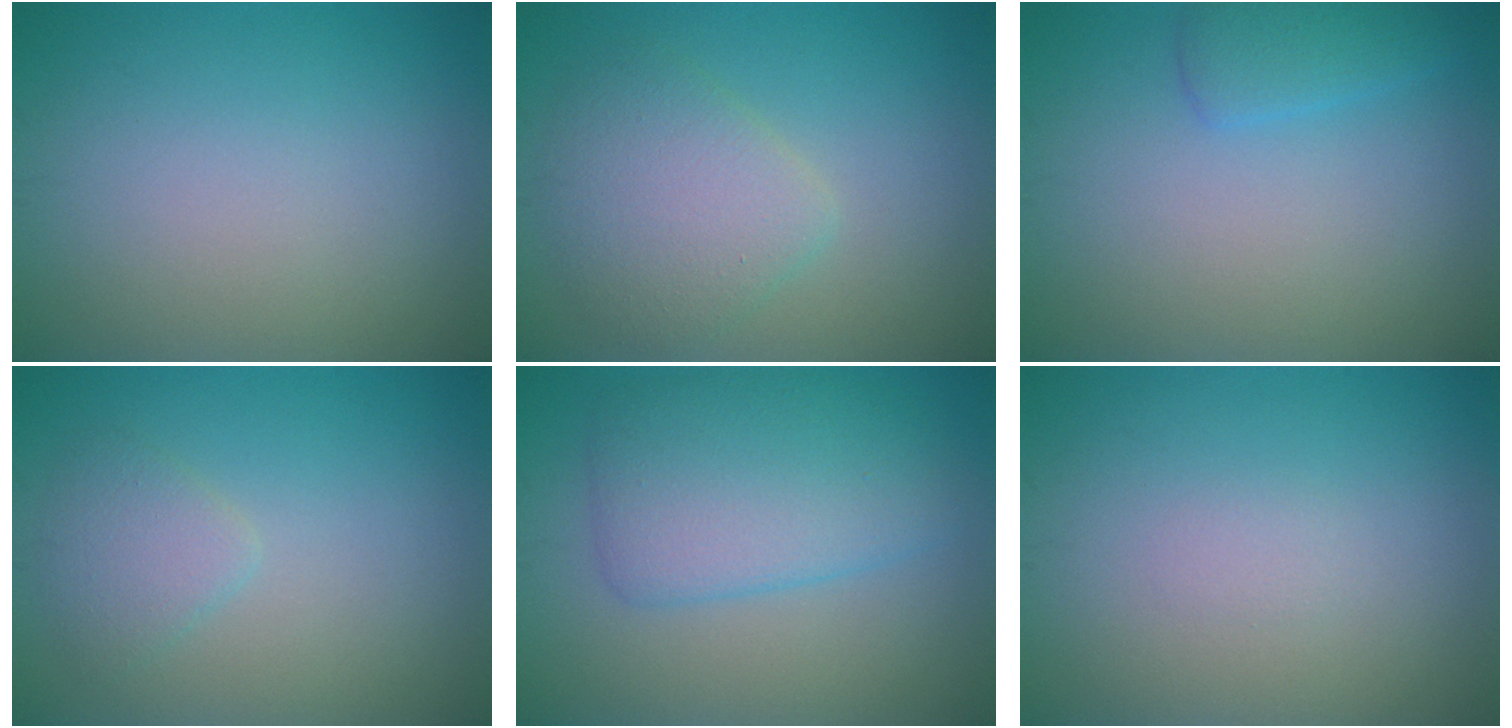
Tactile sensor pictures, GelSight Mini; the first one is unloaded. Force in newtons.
{"total": 4.1, "press": 4.1, "slide": 0.2}
{"total": 2.0, "press": 1.9, "slide": 0.2}
{"total": 2.0, "press": 2.0, "slide": 0.2}
{"total": 5.7, "press": 5.6, "slide": 0.2}
{"total": 0.6, "press": 0.6, "slide": 0.0}